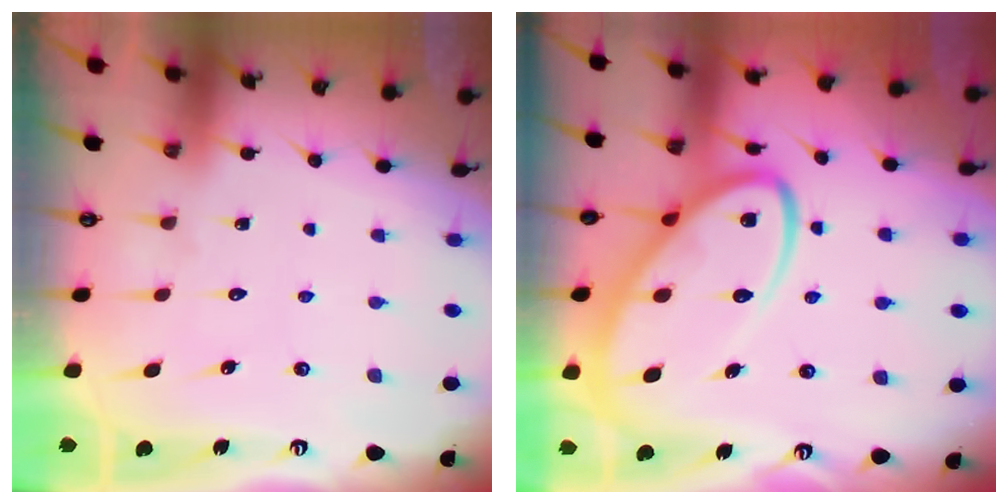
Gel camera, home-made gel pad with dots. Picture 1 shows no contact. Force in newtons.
{"total": 15.9, "press": 15.8, "slide": 1.4}